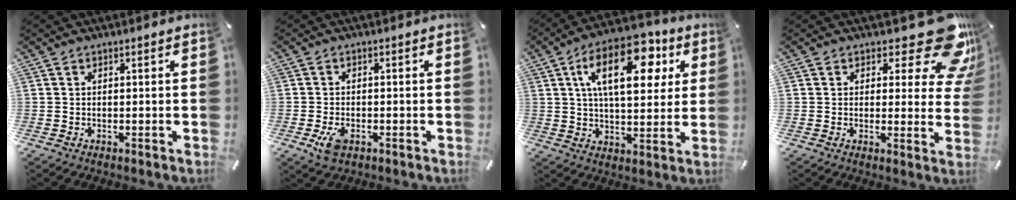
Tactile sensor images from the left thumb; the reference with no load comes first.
{"total": 4.4, "force": [-1.7, 2.6, 3.0], "torque": [-0.070, 0.001, -0.032]}
{"total": 19.3, "force": [7.6, 9.9, 14.8], "torque": [-0.236, -0.012, 0.120]}
{"total": 15.3, "force": [8.8, 6.2, 10.9], "torque": [-0.133, -0.062, 0.149]}